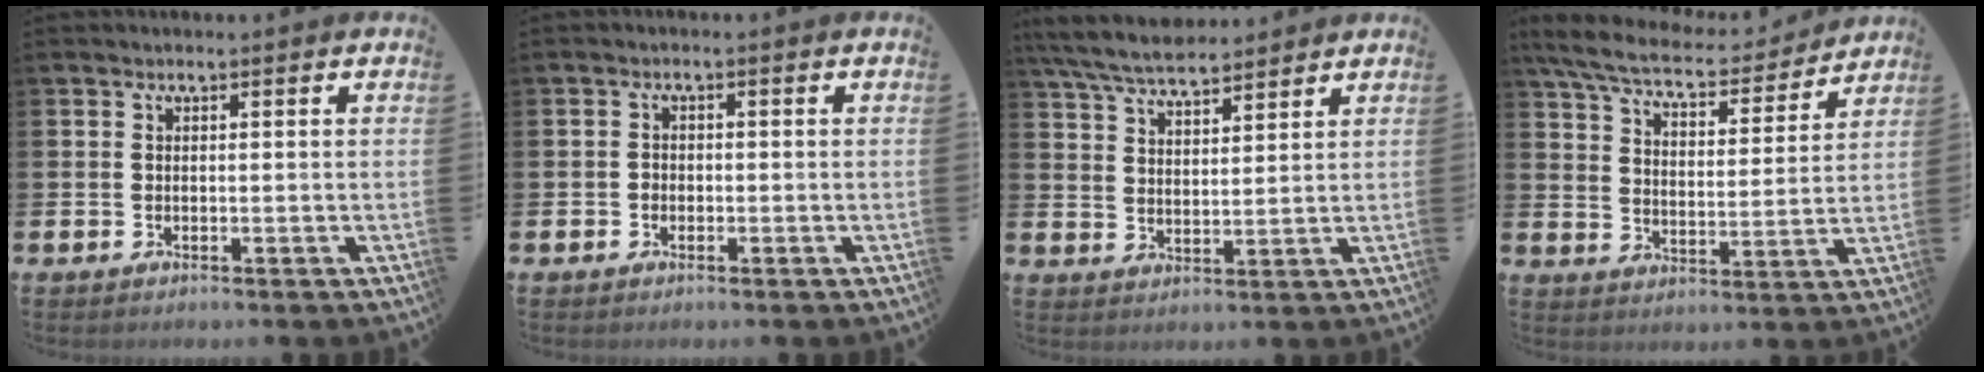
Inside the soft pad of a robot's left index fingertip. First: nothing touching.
{"total": 1.1, "force": [-0.5, 0.9, 0.2], "torque": [-0.006, 0.004, -0.012]}
{"total": 6.5, "force": [6.1, 1.0, 1.8], "torque": [-0.061, -0.023, 0.114]}
{"total": 7.8, "force": [7.1, 1.5, 2.9], "torque": [-0.091, -0.046, 0.121]}